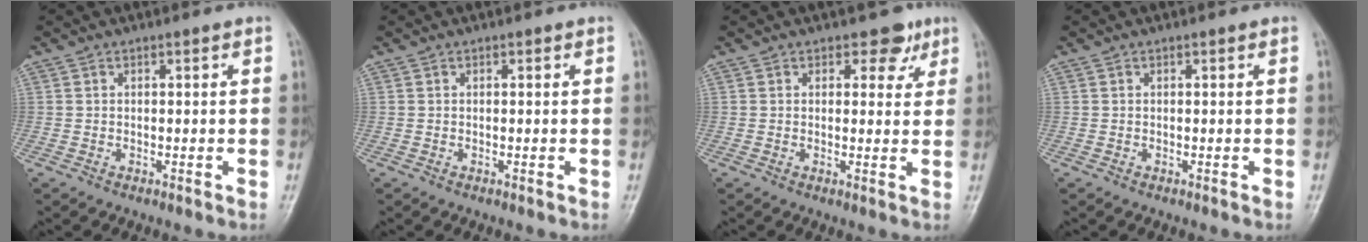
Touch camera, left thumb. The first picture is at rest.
{"total": 0.0}
{"total": 4.1, "force": [2.4, 2.8, 1.8], "torque": [0.009, -0.008, 0.028]}
{"total": 0.0}